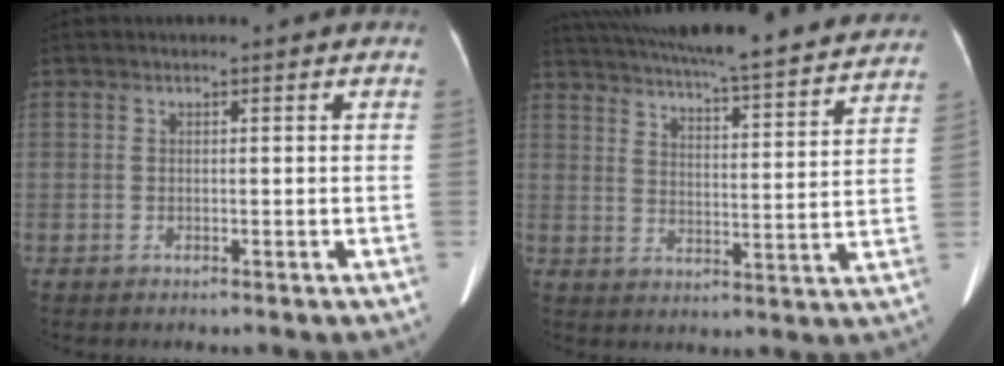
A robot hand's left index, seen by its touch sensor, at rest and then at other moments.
{"total": 28.4, "force": [25.5, 3.1, 12.1], "torque": [-0.203, -0.023, 0.328]}